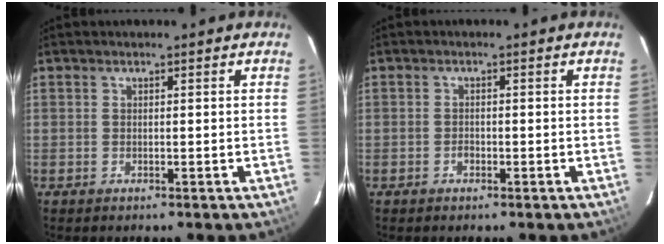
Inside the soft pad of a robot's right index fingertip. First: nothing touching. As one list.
[{"total": 1.2, "force": [-0.7, 0.7, 0.6], "torque": [-0.012, 0.003, -0.012]}]